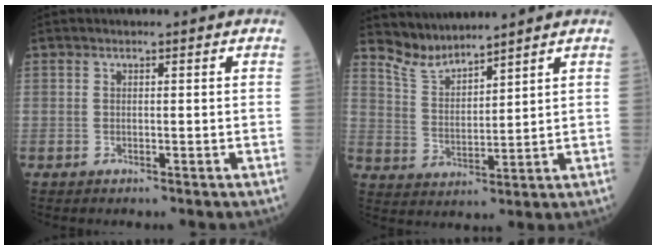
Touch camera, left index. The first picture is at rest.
{"total": 4.9, "force": [4.9, 0.3, 0.0], "torque": [-0.014, -0.004, 0.110]}